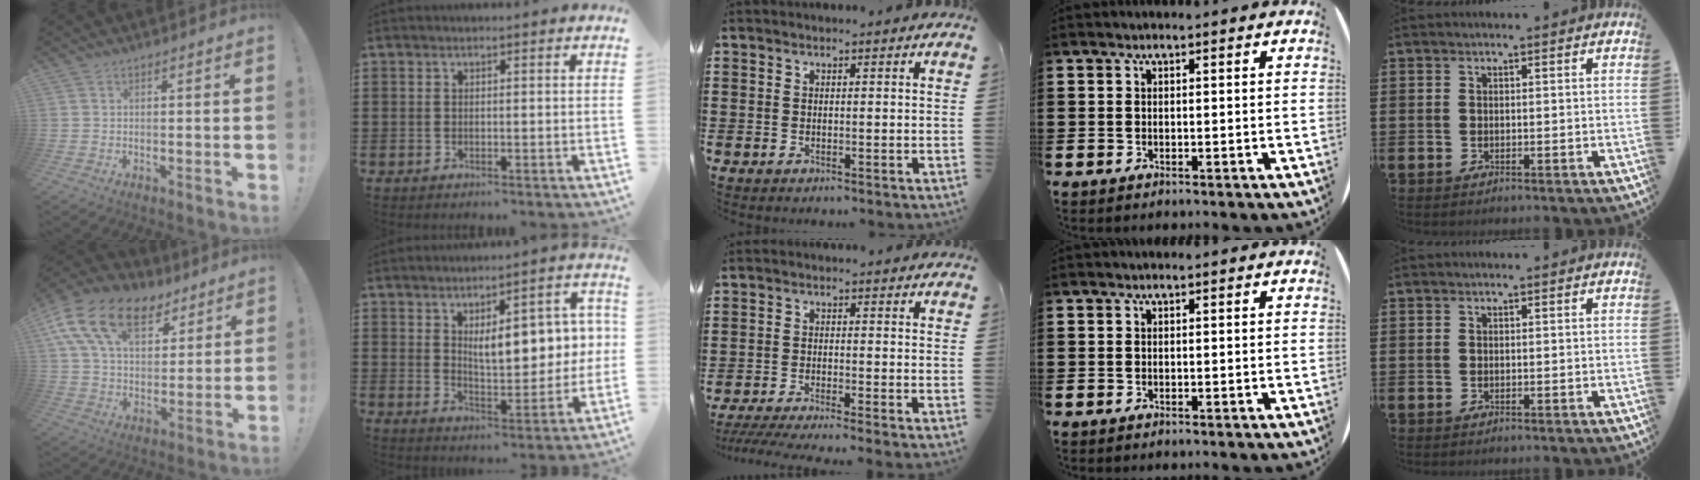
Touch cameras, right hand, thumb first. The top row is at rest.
{"thumb": {"total": 19.7, "force": [10.2, 12.2, 11.8], "torque": [-0.193, -0.046, 0.187]}, "index": {"total": 8.8, "force": [2.0, 4.2, 7.5], "torque": [-0.107, -0.004, 0.026]}, "middle": {"total": 2.9, "force": [-2.6, -0.3, 1.2], "torque": [-0.027, -0.005, -0.054]}}